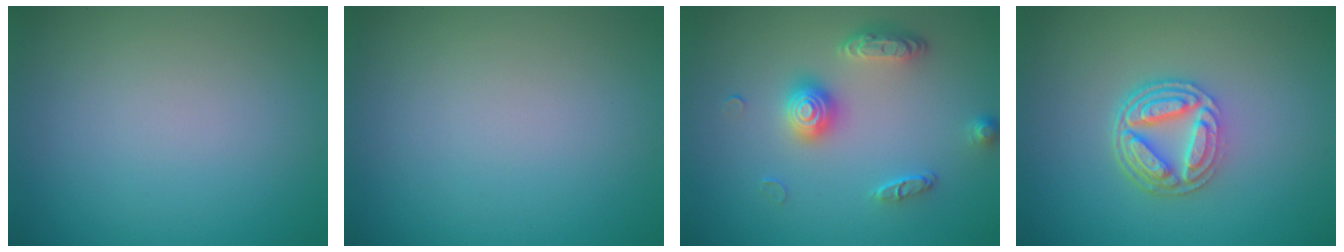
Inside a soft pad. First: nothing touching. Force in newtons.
{"total": 0.0}
{"total": 3.5, "press": 3.0, "slide": 1.8}
{"total": 5.0, "press": 3.8, "slide": 3.3}